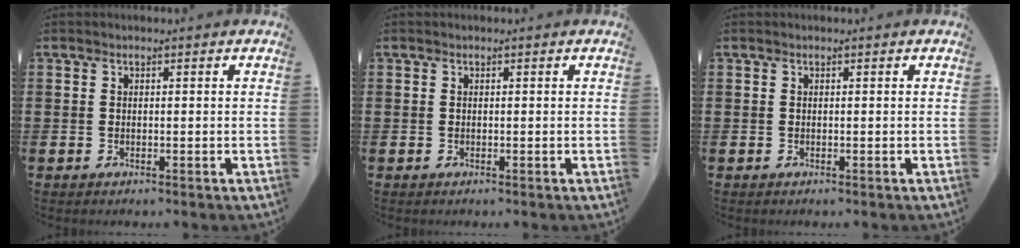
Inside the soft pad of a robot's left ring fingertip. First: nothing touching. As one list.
[{"total": 0.0}, {"total": 0.0}]